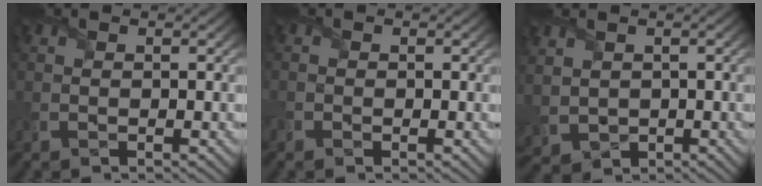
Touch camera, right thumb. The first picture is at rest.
{"total": 0.9, "force": [-0.7, 0.6, 0.0], "torque": [-0.001, -0.004, -0.015]}
{"total": 3.2, "force": [0.9, 2.8, 1.3], "torque": [-0.062, -0.011, 0.020]}